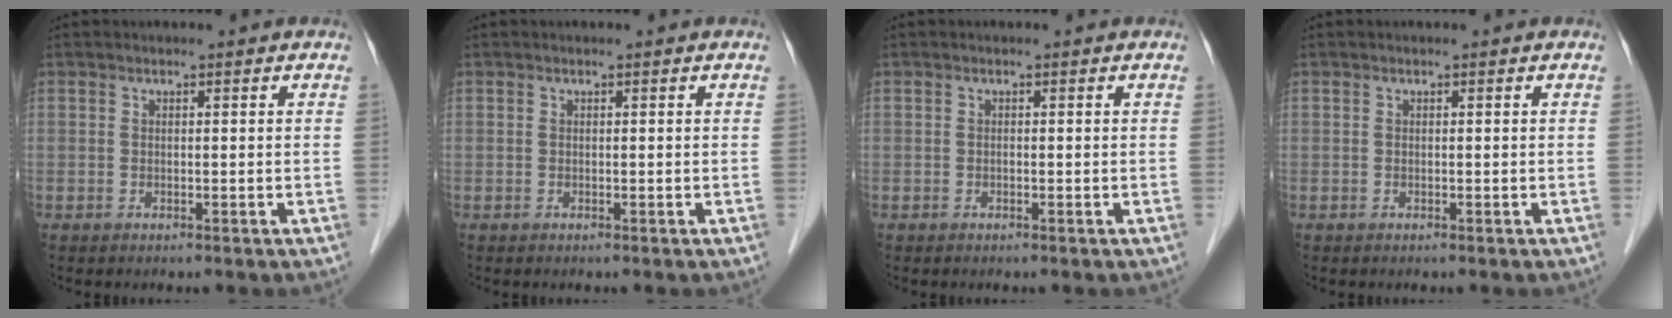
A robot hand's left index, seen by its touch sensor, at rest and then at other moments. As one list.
[{"total": 0.0}, {"total": 0.0}, {"total": 0.0}]